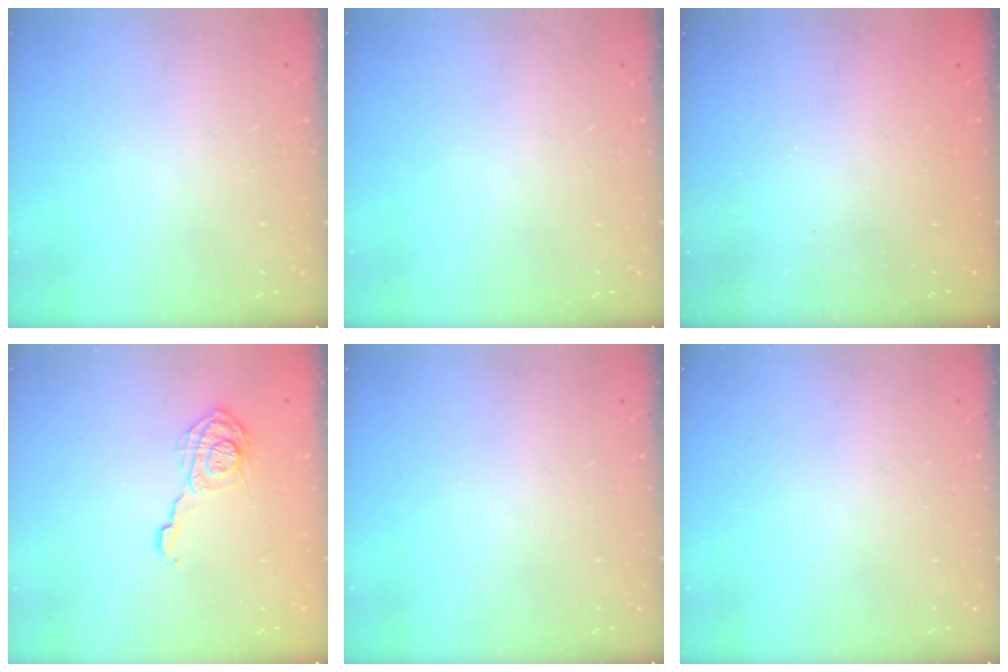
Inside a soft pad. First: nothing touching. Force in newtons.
{"total": 0.0}
{"total": 2.4, "press": 2.3, "slide": 0.8}
{"total": 13.8, "press": 13.8, "slide": 0.5}
{"total": 0.0}
{"total": 0.0}